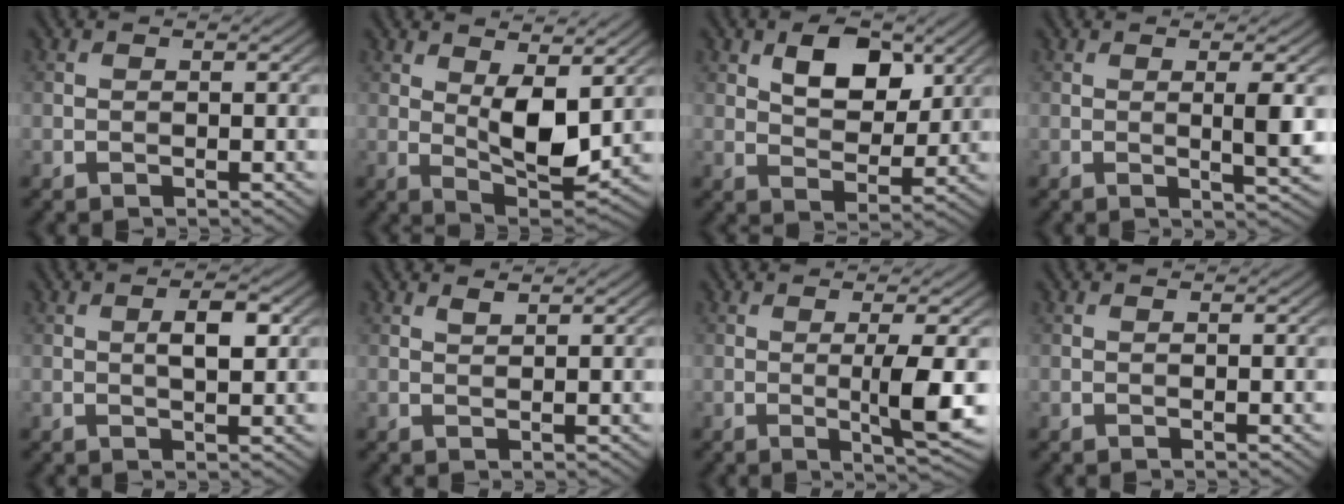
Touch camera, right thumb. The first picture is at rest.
{"total": 7.2, "force": [2.0, 3.1, 6.1], "torque": [-0.111, -0.009, 0.038]}
{"total": 7.0, "force": [3.1, 4.1, 4.8], "torque": [-0.080, -0.006, 0.050]}
{"total": 3.3, "force": [0.5, 0.4, 3.3], "torque": [-0.057, -0.001, 0.009]}
{"total": 3.3, "force": [0.7, 1.2, 3.0], "torque": [-0.052, 0.000, 0.011]}
{"total": 1.0, "force": [0.9, 0.1, 0.5], "torque": [-0.015, 0.000, 0.018]}
{"total": 5.2, "force": [-0.1, 0.4, 5.2], "torque": [-0.098, 0.000, 0.001]}
{"total": 0.0}